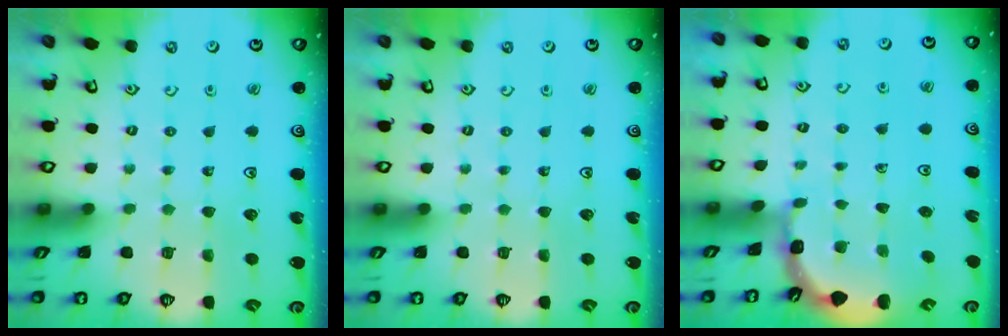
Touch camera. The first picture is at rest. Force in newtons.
{"total": 0.0}
{"total": 1.5, "press": 1.5, "slide": 0.1}